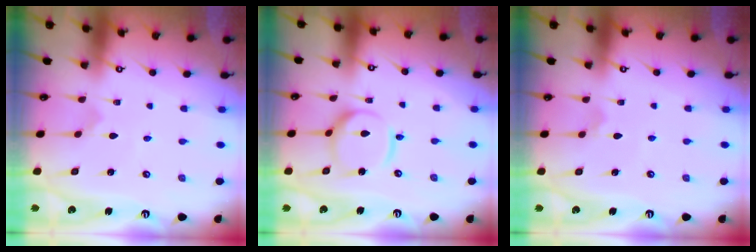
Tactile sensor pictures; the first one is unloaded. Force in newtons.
{"total": 10.7, "press": 10.7, "slide": 1.1}
{"total": 2.5, "press": 2.5, "slide": 0.1}